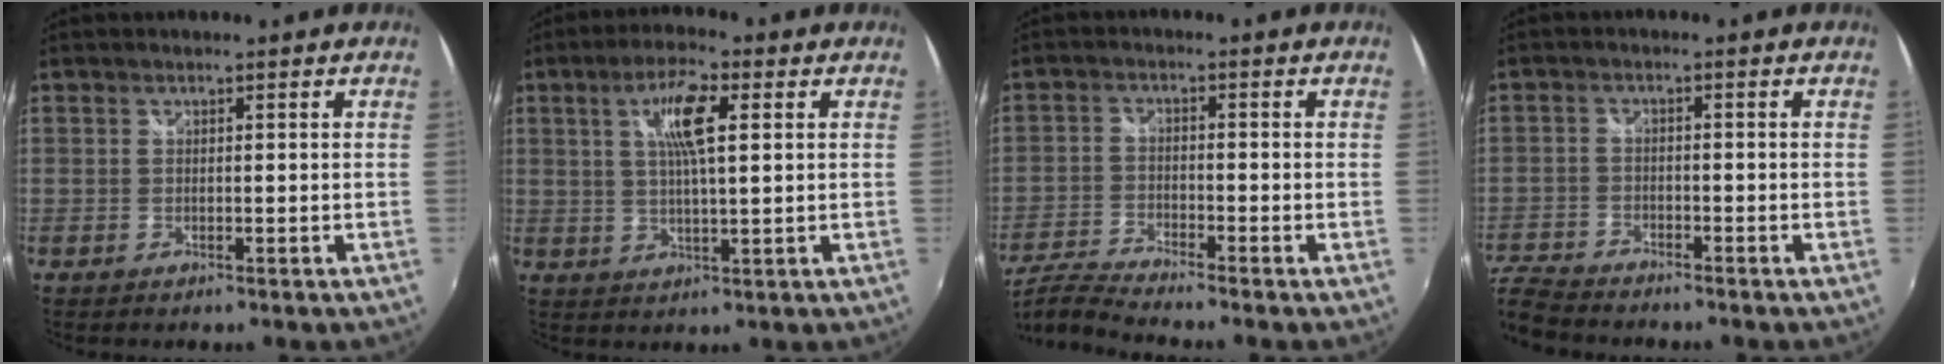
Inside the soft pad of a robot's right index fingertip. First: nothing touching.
{"total": 7.8, "force": [2.4, 1.9, 7.2], "torque": [-0.133, 0.007, 0.043]}
{"total": 7.9, "force": [-7.3, -0.1, 3.0], "torque": [-0.080, -0.018, -0.146]}
{"total": 9.1, "force": [-8.4, 2.5, 2.6], "torque": [-0.091, -0.019, -0.164]}